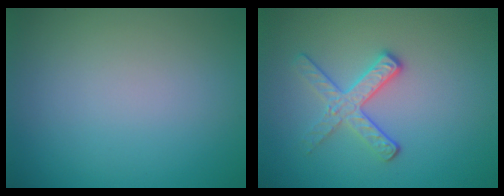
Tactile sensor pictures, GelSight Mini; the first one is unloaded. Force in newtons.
{"total": 2.9, "press": 2.6, "slide": 1.3}